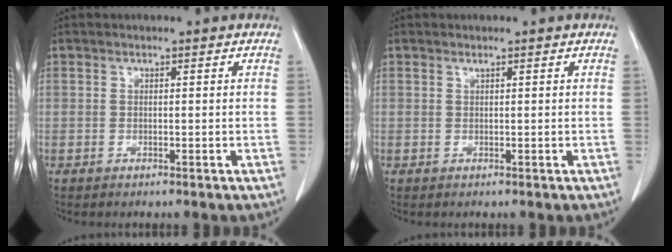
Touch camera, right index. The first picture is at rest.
{"total": 0.0}